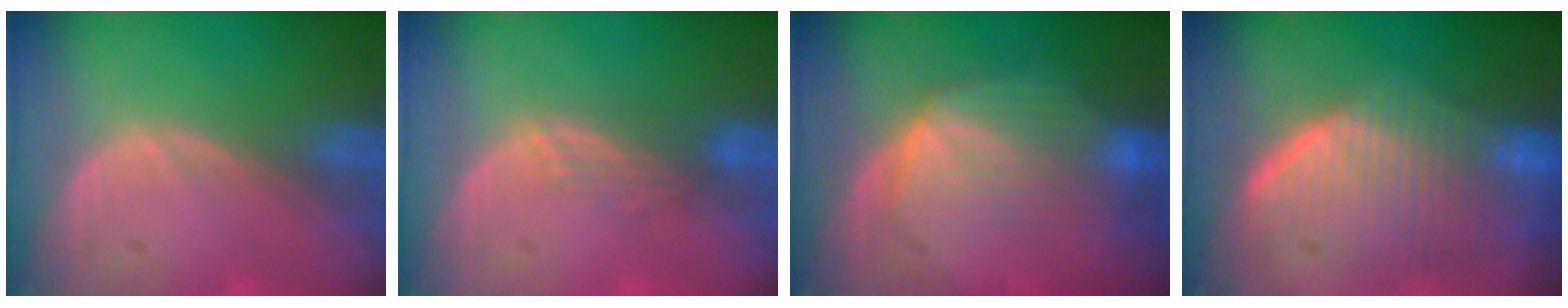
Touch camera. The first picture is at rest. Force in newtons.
{"total": 3.0, "press": 2.5, "slide": 1.7}
{"total": 7.4, "press": 7.3, "slide": 1.4}
{"total": 9.7, "press": 9.0, "slide": 3.6}